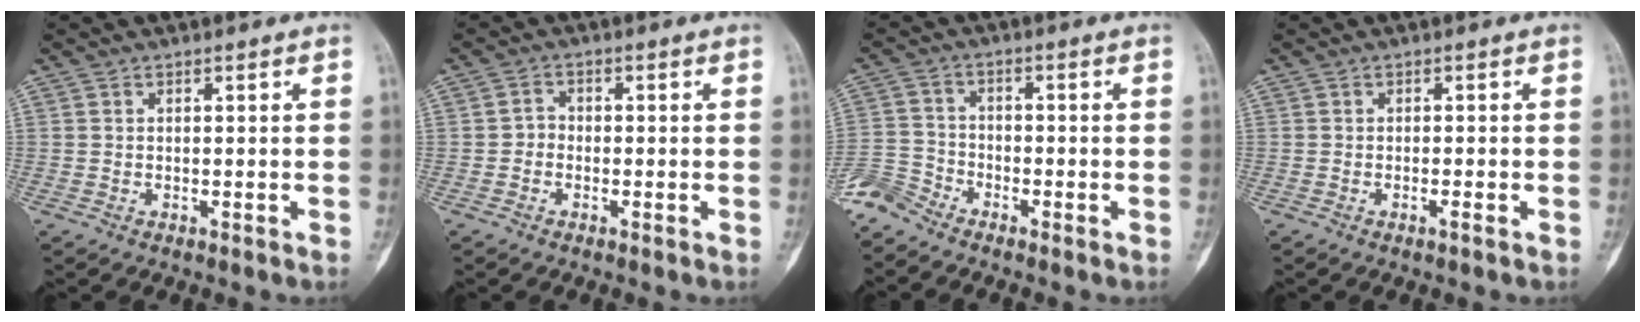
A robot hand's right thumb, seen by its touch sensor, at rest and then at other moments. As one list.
[{"total": 2.1, "force": [-0.7, 1.7, 0.9], "torque": [-0.002, 0.008, -0.022]}, {"total": 5.4, "force": [-5.1, 1.6, 0.7], "torque": [-0.021, 0.011, -0.114]}, {"total": 1.1, "force": [-0.6, 0.1, 0.9], "torque": [-0.016, 0.002, -0.011]}]